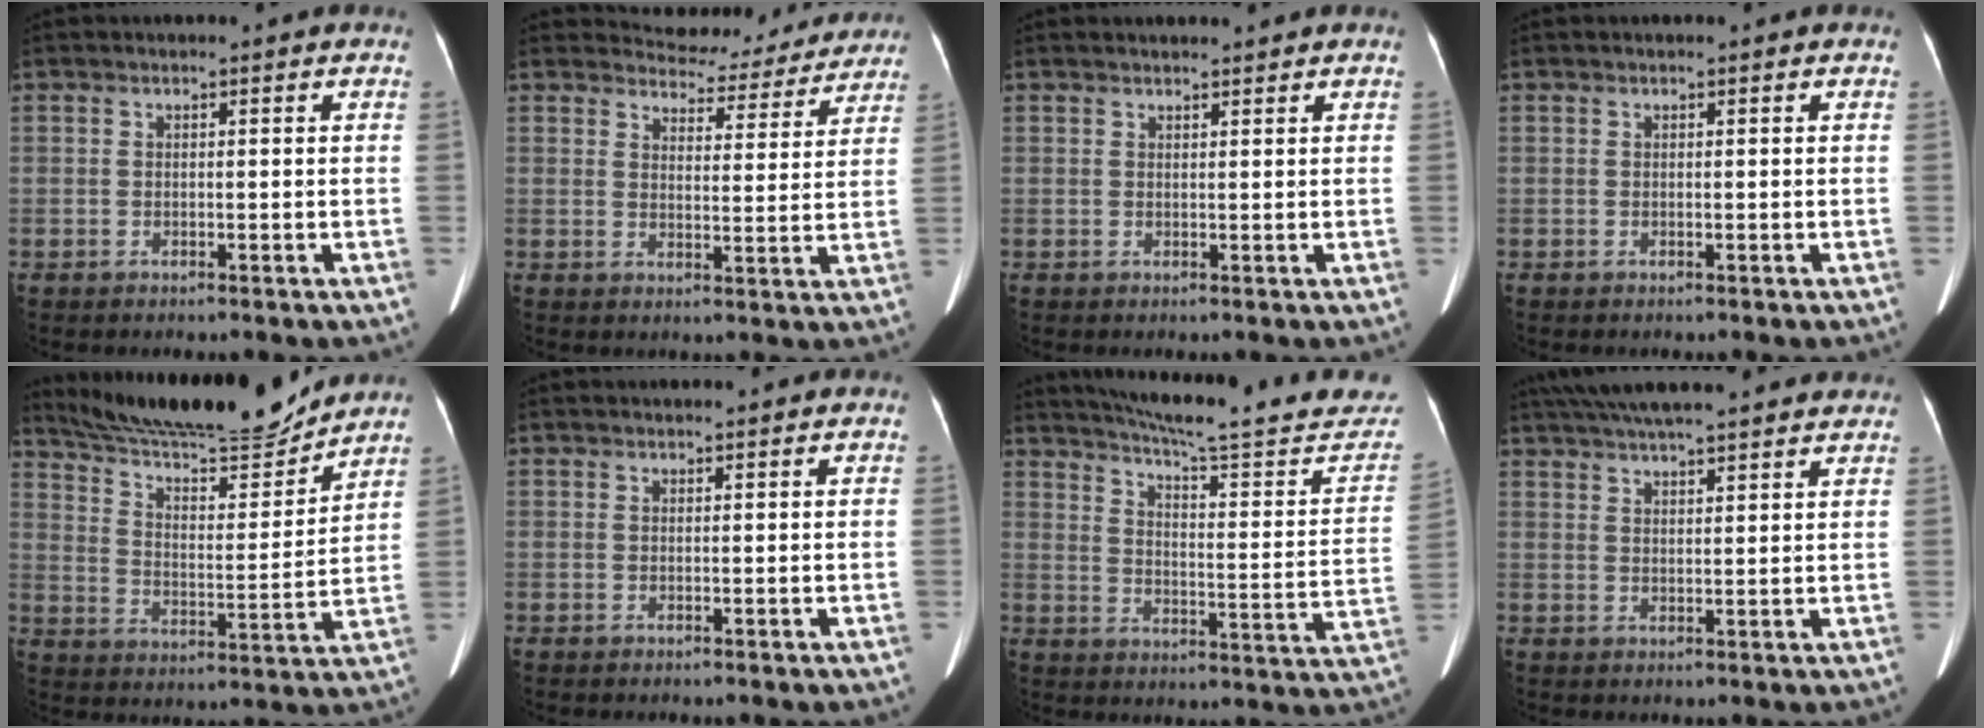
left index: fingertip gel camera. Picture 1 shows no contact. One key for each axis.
{"total": 11.6, "fx": 11.0, "fy": 3.3, "fz": 1.0, "tx": 0.003, "ty": -0.005, "tz": 0.124}
{"total": 2.6, "fx": 2.4, "fy": 0.3, "fz": 0.7, "tx": -0.010, "ty": 0.014, "tz": 0.035}
{"total": 0.0}
{"total": 17.8, "fx": 16.5, "fy": 1.1, "fz": 6.7, "tx": -0.121, "ty": -0.014, "tz": 0.262}
{"total": 1.0, "fx": 0.9, "fy": 0.1, "fz": 0.4, "tx": -0.006, "ty": 0.013, "tz": 0.016}
{"total": 27.4, "fx": 24.8, "fy": 2.0, "fz": 11.5, "tx": -0.164, "ty": -0.081, "tz": 0.308}
{"total": 18.6, "fx": 16.2, "fy": 2.6, "fz": 8.8, "tx": -0.148, "ty": 0.054, "tz": 0.225}